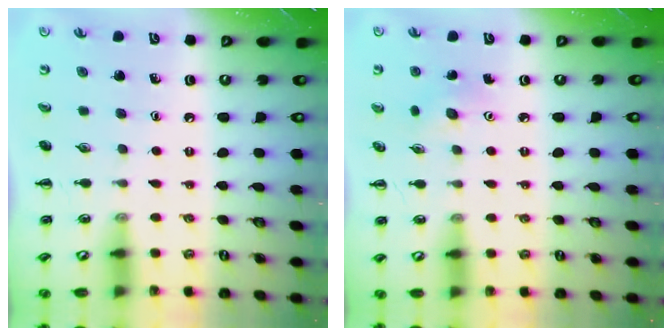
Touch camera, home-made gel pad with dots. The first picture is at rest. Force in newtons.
{"total": 3.6, "press": 3.5, "slide": 1.1}